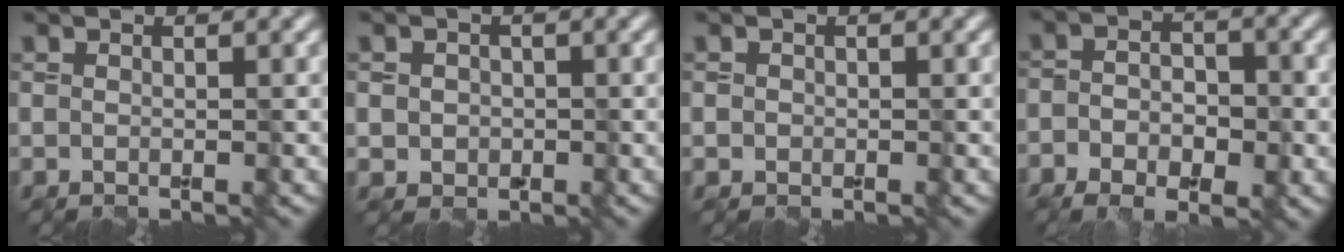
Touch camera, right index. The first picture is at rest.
{"total": 1.5, "force": [-0.7, 1.3, 0.3], "torque": [-0.011, 0.004, -0.001]}
{"total": 0.7, "force": [-0.5, 0.0, -0.4], "torque": [0.004, 0.006, 0.003]}
{"total": 5.4, "force": [-3.0, 2.9, 3.5], "torque": [-0.058, -0.001, -0.042]}